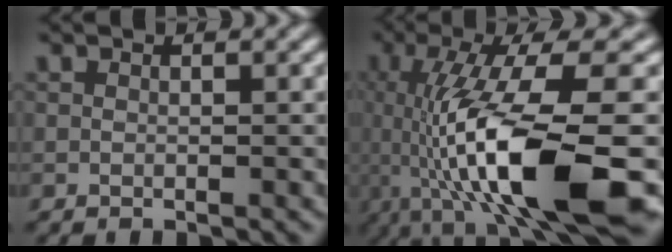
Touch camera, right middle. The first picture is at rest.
{"total": 13.0, "force": [-4.3, 3.0, 11.9], "torque": [-0.223, 0.005, -0.059]}